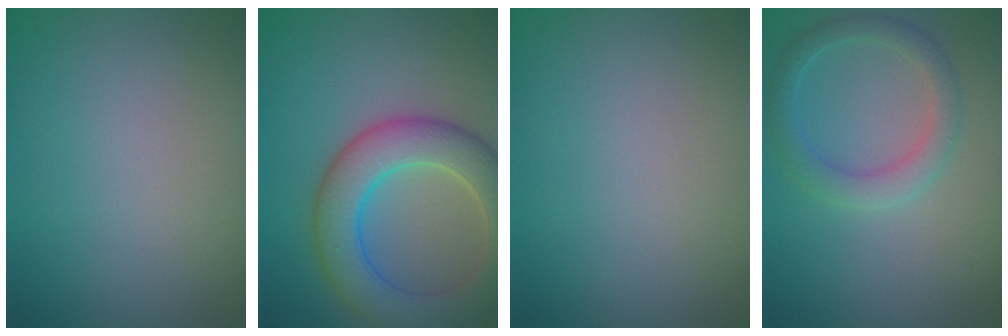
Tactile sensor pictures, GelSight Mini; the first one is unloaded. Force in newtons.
{"total": 7.4, "press": 7.3, "slide": 0.4}
{"total": 0.0}
{"total": 2.7, "press": 2.7, "slide": 0.1}